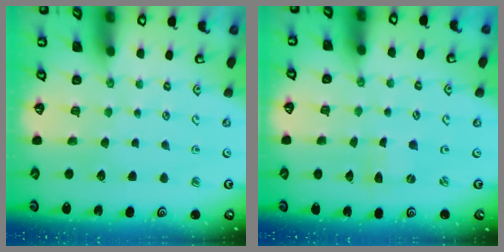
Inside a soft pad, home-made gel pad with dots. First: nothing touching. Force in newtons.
{"total": 0.0}